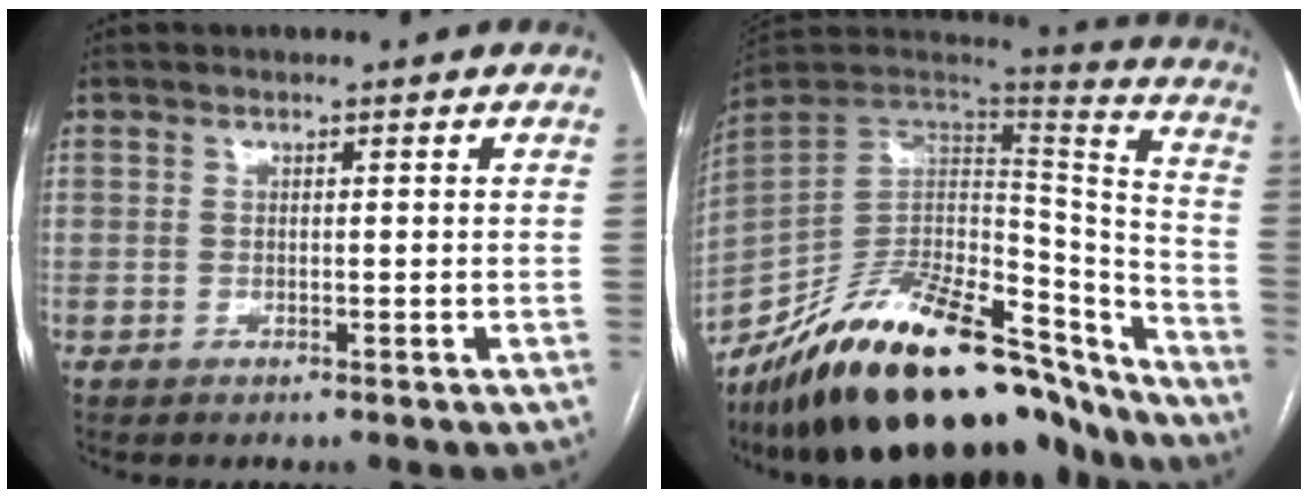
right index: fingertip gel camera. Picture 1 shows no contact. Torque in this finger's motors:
{"motor_torque": [1.40, -0.74, 1.05, 0.16]}